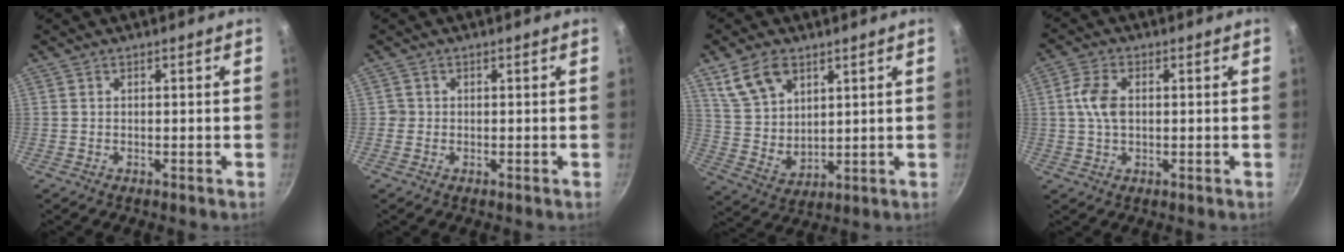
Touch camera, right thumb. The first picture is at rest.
{"total": 0.9, "force": [-0.2, 0.9, 0.1], "torque": [0.001, 0.002, -0.006]}
{"total": 10.5, "force": [5.7, 6.5, 6.0], "torque": [-0.091, -0.025, 0.126]}
{"total": 5.9, "force": [0.6, 3.6, 4.7], "torque": [-0.089, 0.009, 0.006]}